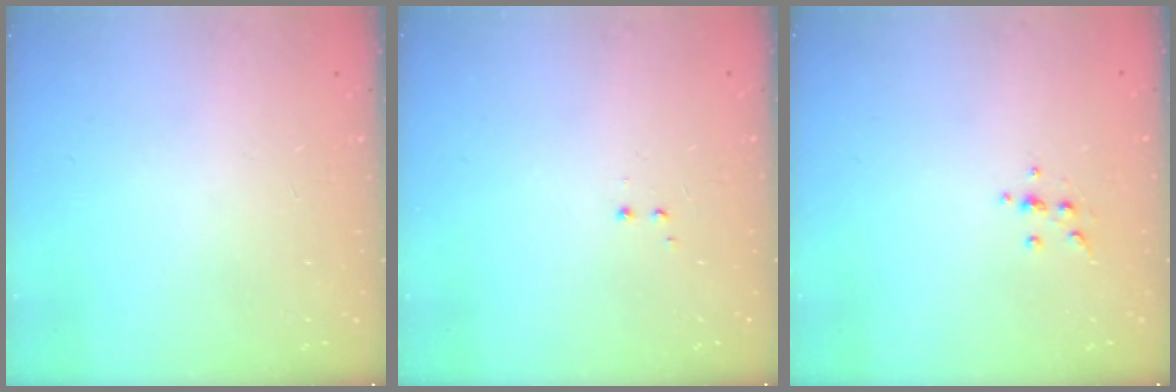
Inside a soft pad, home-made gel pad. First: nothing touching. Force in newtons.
{"total": 1.2, "press": 1.0, "slide": 0.6}
{"total": 3.5, "press": 3.3, "slide": 1.0}